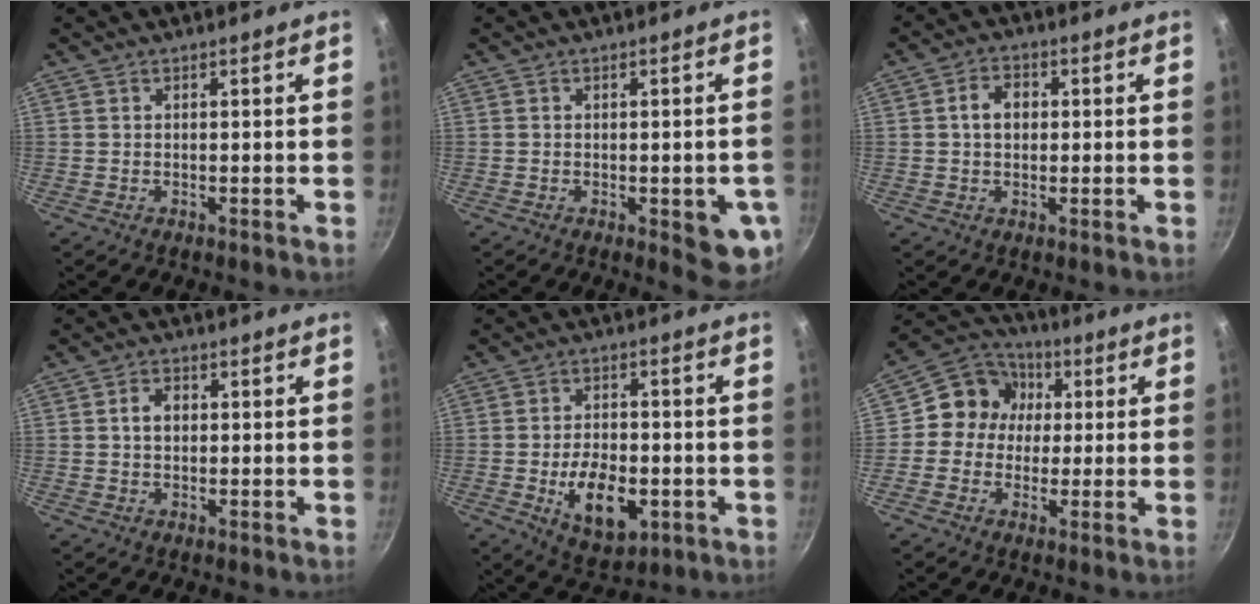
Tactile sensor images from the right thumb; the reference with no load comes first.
{"total": 7.9, "force": [-2.1, 2.8, 7.0], "torque": [-0.058, -0.001, -0.023]}
{"total": 5.0, "force": [0.6, 3.7, 3.2], "torque": [-0.036, 0.011, 0.003]}
{"total": 3.4, "force": [0.4, 2.5, 2.2], "torque": [-0.024, 0.008, 0.004]}
{"total": 14.1, "force": [-3.8, 8.1, 10.9], "torque": [-0.154, 0.011, -0.051]}
{"total": 10.5, "force": [1.1, 9.6, 4.0], "torque": [-0.028, 0.021, -0.004]}